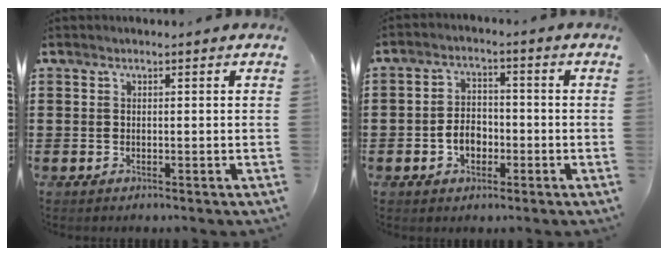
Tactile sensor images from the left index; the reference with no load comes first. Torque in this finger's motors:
{"motor_torque": [0.40, 0.36, 0.20, 0.06]}